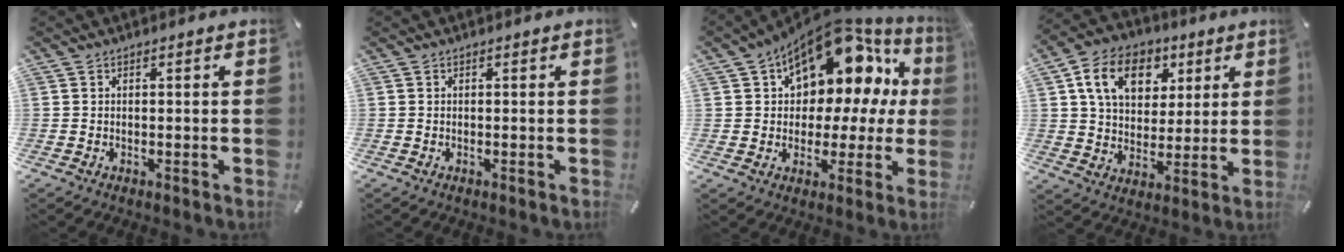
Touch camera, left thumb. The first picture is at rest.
{"total": 0.0}
{"total": 15.7, "force": [8.7, 9.2, 9.3], "torque": [-0.130, -0.073, 0.146]}
{"total": 13.1, "force": [5.4, 9.9, 6.7], "torque": [-0.111, -0.004, 0.101]}